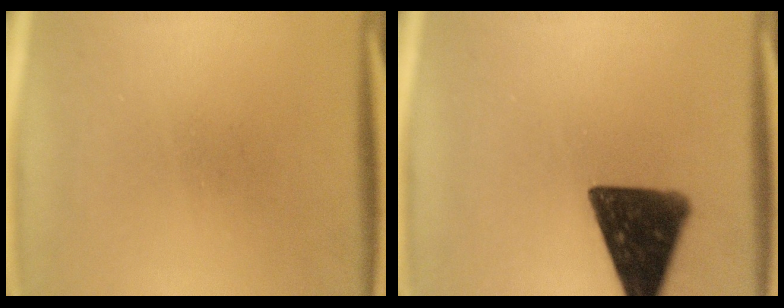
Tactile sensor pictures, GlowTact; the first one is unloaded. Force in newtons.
{"total": 13.9}